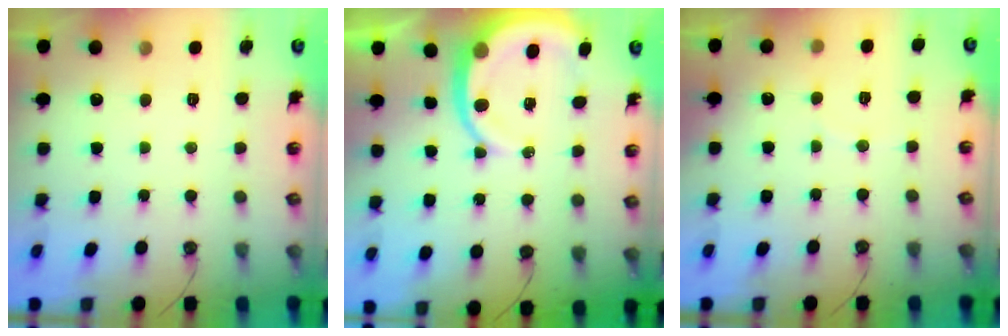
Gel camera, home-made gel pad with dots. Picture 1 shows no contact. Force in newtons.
{"total": 9.1, "press": 9.1, "slide": 1.1}
{"total": 2.2, "press": 2.2, "slide": 0.2}